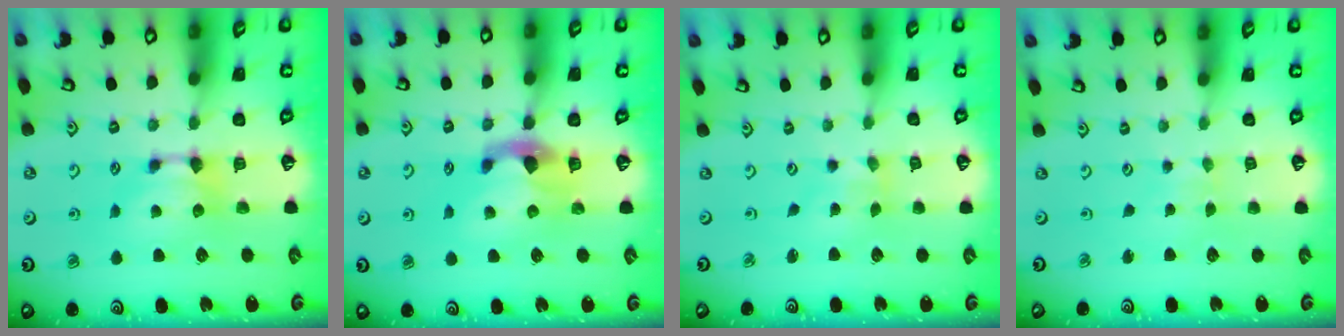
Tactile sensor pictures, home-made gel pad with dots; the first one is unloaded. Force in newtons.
{"total": 2.8, "press": 2.5, "slide": 1.3}
{"total": 2.4, "press": 2.4, "slide": 0.7}
{"total": 3.6, "press": 3.6, "slide": 0.1}